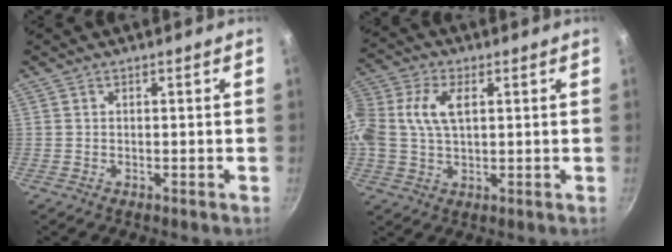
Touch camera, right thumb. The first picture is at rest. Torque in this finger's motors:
{"motor_torque": [0.21, 0.40, 0.79, 0.53, 0.16]}